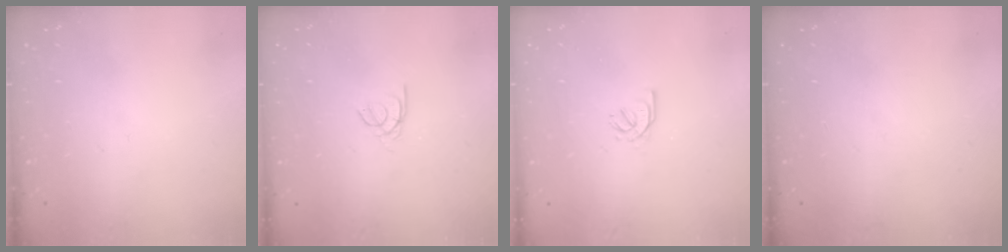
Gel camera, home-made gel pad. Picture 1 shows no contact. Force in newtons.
{"total": 2.2, "press": 2.2, "slide": 0.2}
{"total": 1.7, "press": 1.6, "slide": 0.5}
{"total": 0.0}